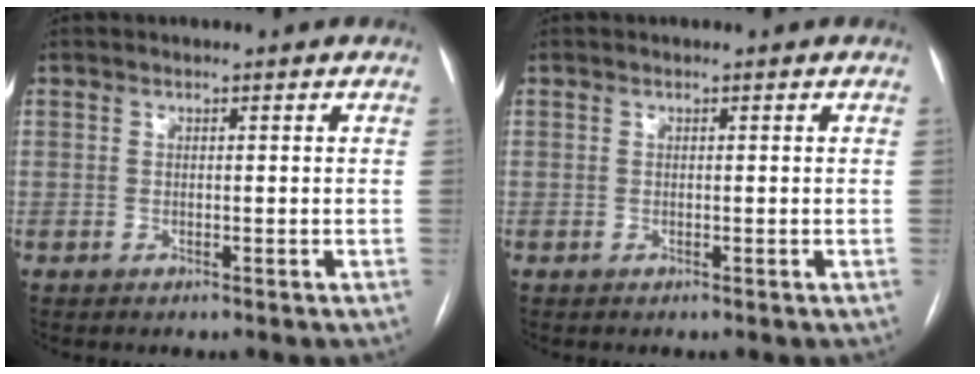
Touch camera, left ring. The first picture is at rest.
{"total": 0.0}